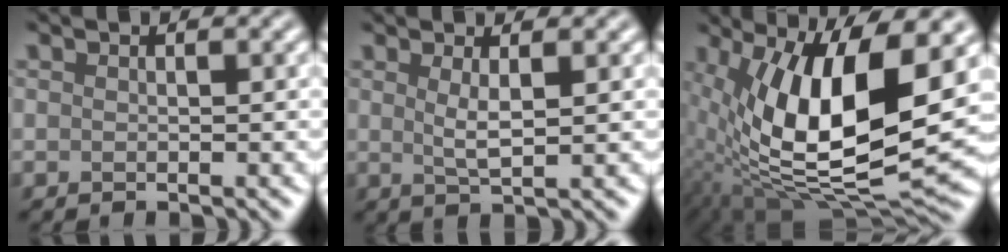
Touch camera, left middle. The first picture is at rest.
{"total": 2.1, "force": [0.7, 0.4, 2.0], "torque": [-0.035, 0.003, 0.017]}
{"total": 13.6, "force": [1.9, 5.0, 12.5], "torque": [-0.223, -0.007, 0.038]}